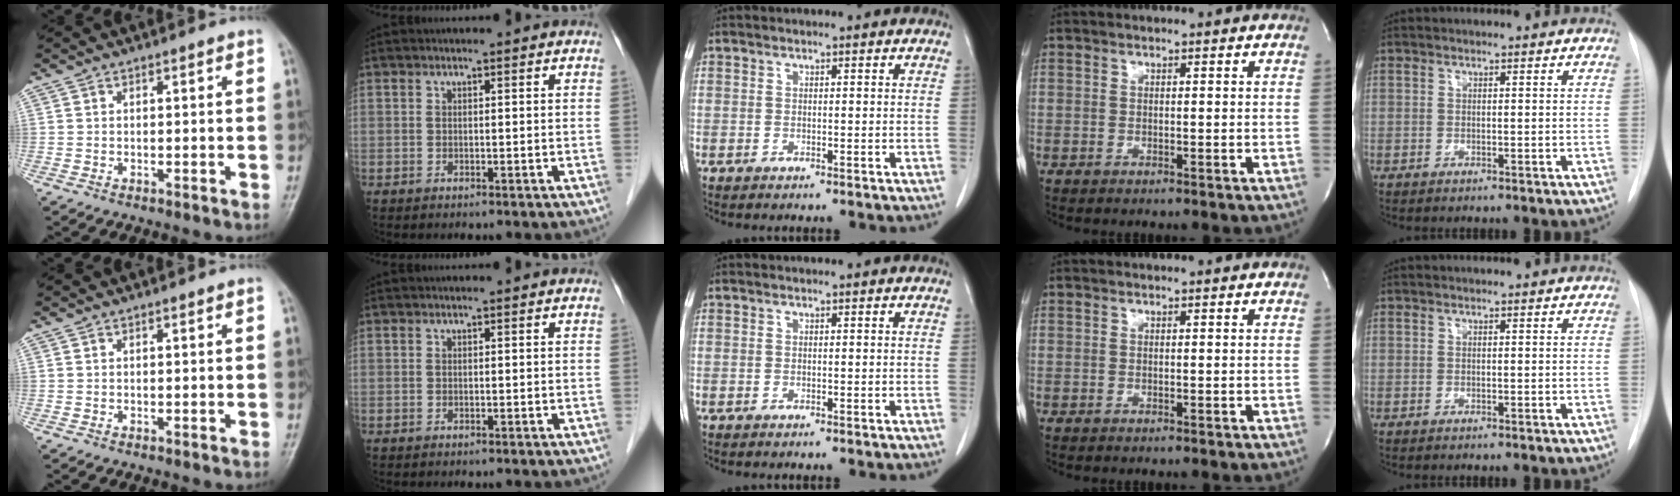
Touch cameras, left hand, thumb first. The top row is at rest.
{}